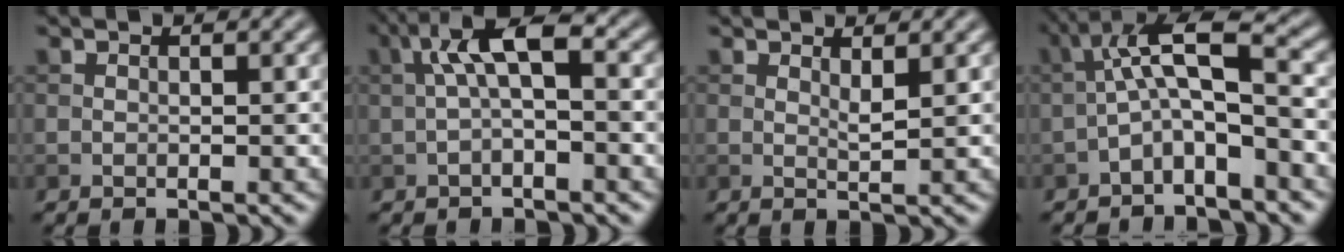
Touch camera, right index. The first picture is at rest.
{"total": 5.2, "force": [0.5, 1.5, 4.9], "torque": [-0.096, 0.022, 0.000]}
{"total": 1.1, "force": [0.7, 0.1, 0.9], "torque": [-0.018, -0.003, 0.012]}
{"total": 6.0, "force": [-1.5, 1.7, 5.6], "torque": [-0.100, 0.025, -0.038]}